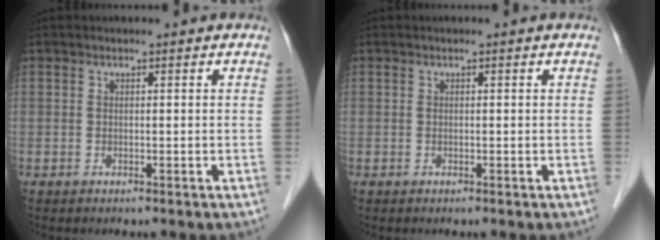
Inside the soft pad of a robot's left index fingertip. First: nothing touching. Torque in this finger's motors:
{"motor_torque": [0.04, 0.03, 0.00, 0.00]}